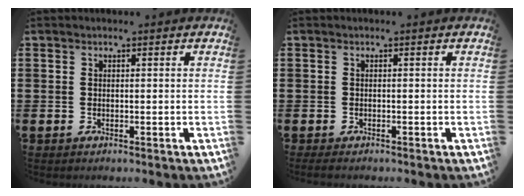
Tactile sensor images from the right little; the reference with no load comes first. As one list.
[{"total": 0.7, "force": [-0.5, 0.2, 0.4], "torque": [-0.009, -0.001, -0.011]}]